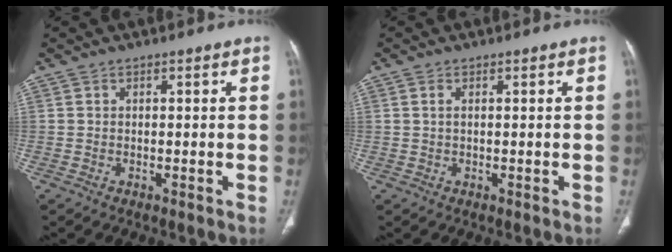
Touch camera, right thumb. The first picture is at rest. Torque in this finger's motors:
{"motor_torque": [0.02, 0.05, -0.43, -0.02, -0.03]}